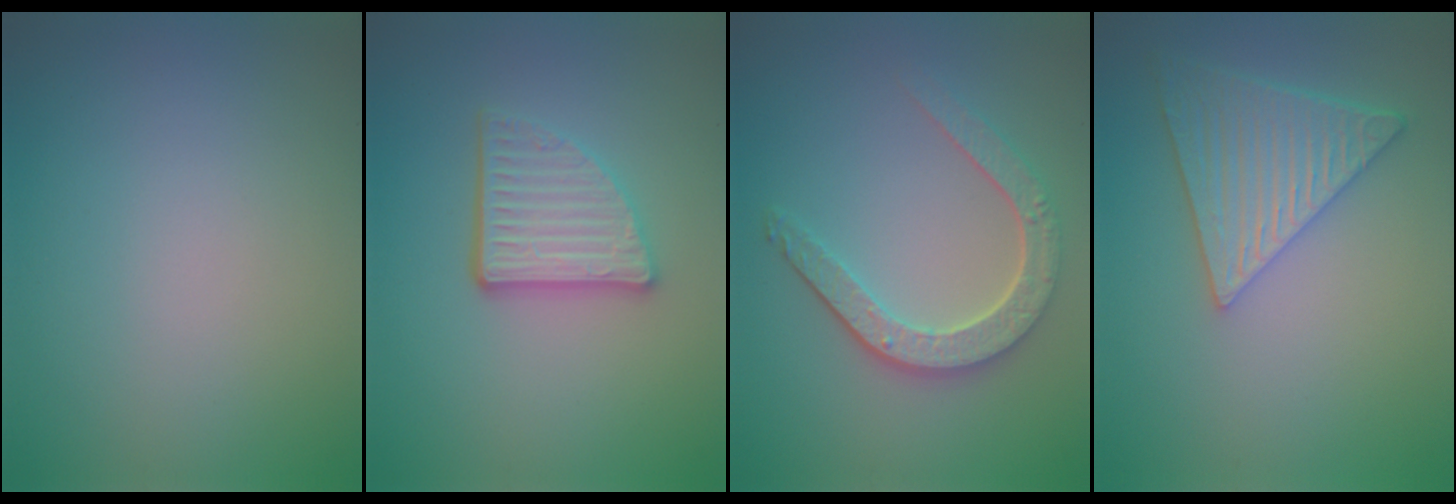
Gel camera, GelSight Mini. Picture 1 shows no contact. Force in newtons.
{"total": 4.2, "press": 3.3, "slide": 2.6}
{"total": 4.3, "press": 3.5, "slide": 2.5}
{"total": 6.0, "press": 4.6, "slide": 3.8}